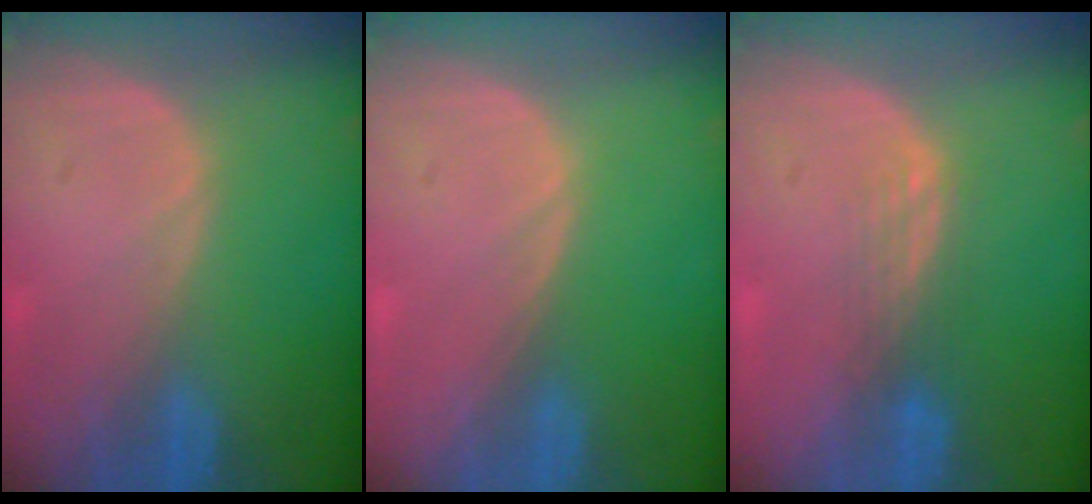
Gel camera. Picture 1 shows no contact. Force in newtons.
{"total": 0.0}
{"total": 3.0, "press": 2.5, "slide": 1.7}